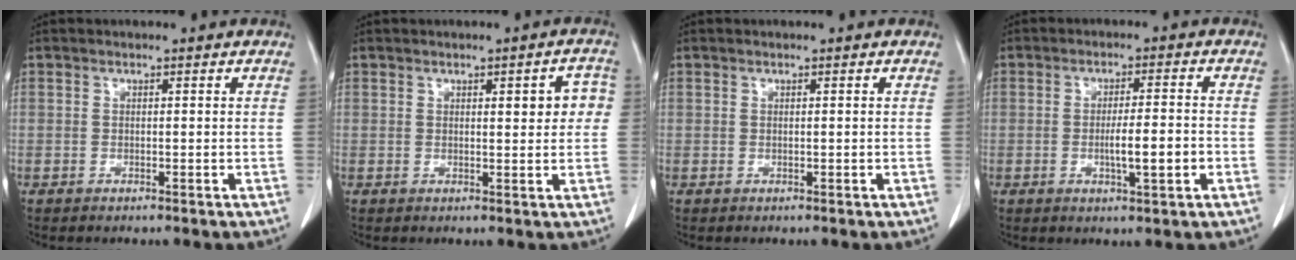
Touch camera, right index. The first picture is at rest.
{"total": 4.2, "force": [0.9, 1.4, 3.8], "torque": [-0.040, 0.012, 0.009]}
{"total": 0.0}
{"total": 5.5, "force": [-1.5, 0.3, 5.2], "torque": [-0.089, -0.005, -0.022]}